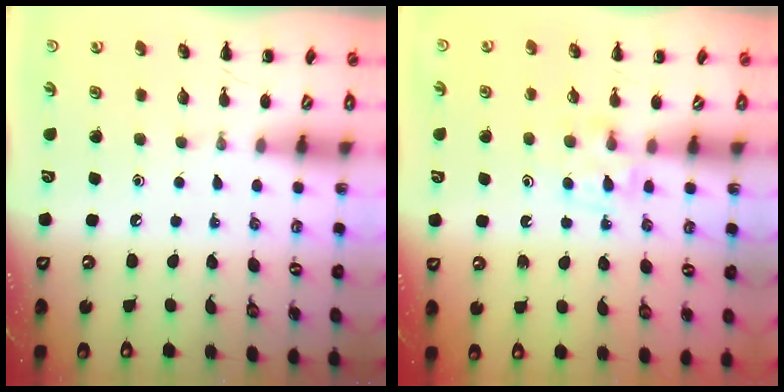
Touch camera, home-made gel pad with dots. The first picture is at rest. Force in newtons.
{"total": 6.2, "press": 6.0, "slide": 1.4}